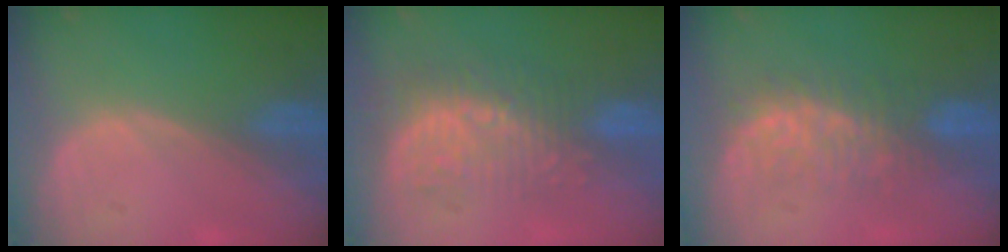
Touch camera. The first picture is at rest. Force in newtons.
{"total": 10.0, "press": 8.7, "slide": 4.8}
{"total": 6.7, "press": 6.6, "slide": 1.2}